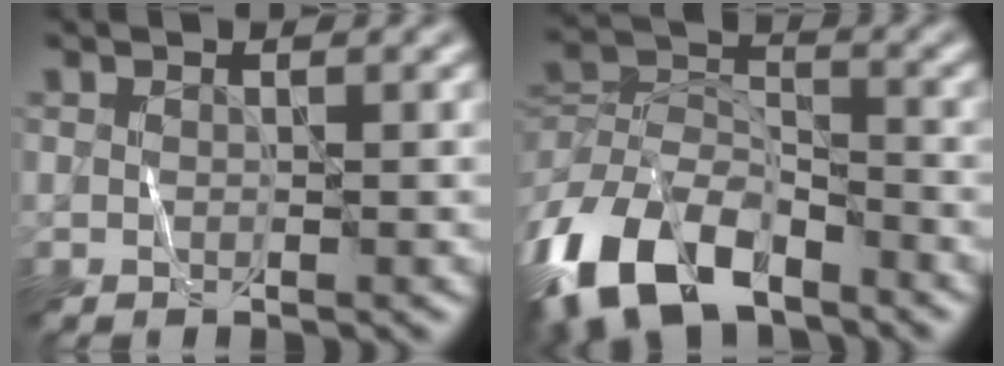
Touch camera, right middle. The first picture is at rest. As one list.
[{"total": 11.3, "force": [-7.2, 5.9, 6.3], "torque": [-0.129, -0.010, -0.150]}]